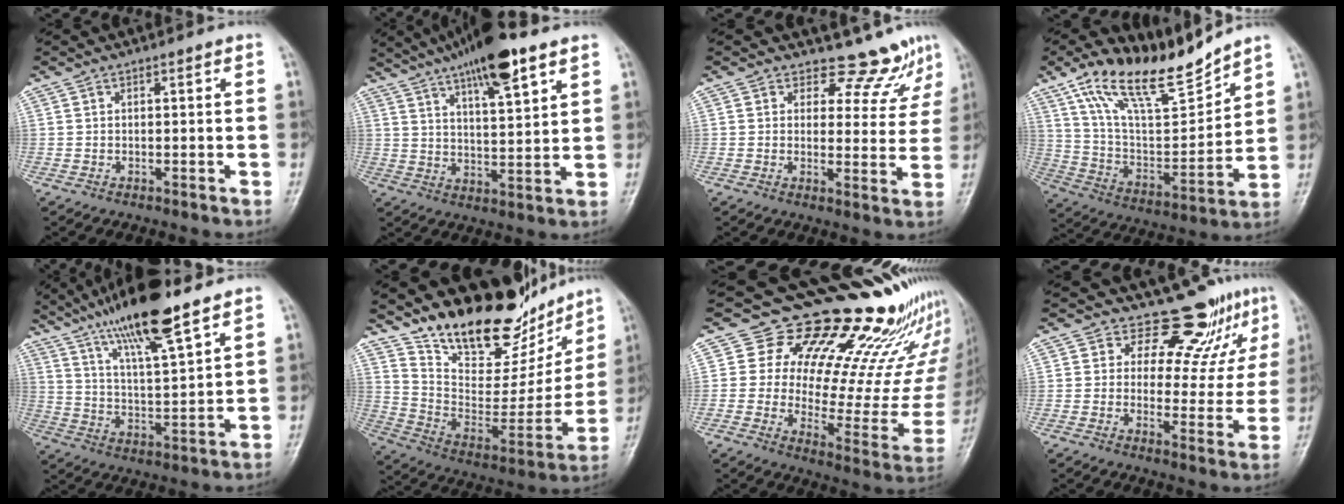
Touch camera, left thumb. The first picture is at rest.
{"total": 15.0, "force": [9.4, 3.5, 11.1], "torque": [-0.167, -0.031, 0.155]}
{"total": 7.7, "force": [6.8, 3.5, 0.5], "torque": [0.028, -0.057, 0.075]}
{"total": 17.7, "force": [14.3, 4.8, 9.2], "torque": [-0.129, -0.074, 0.268]}
{"total": 16.1, "force": [11.2, 2.6, 11.2], "torque": [-0.191, -0.049, 0.204]}
{"total": 22.9, "force": [18.6, 9.1, 9.9], "torque": [-0.107, -0.106, 0.301]}
{"total": 22.7, "force": [18.3, 8.2, 10.6], "torque": [-0.080, -0.149, 0.241]}
{"total": 11.2, "force": [9.4, 4.8, 3.9], "torque": [-0.010, -0.069, 0.110]}